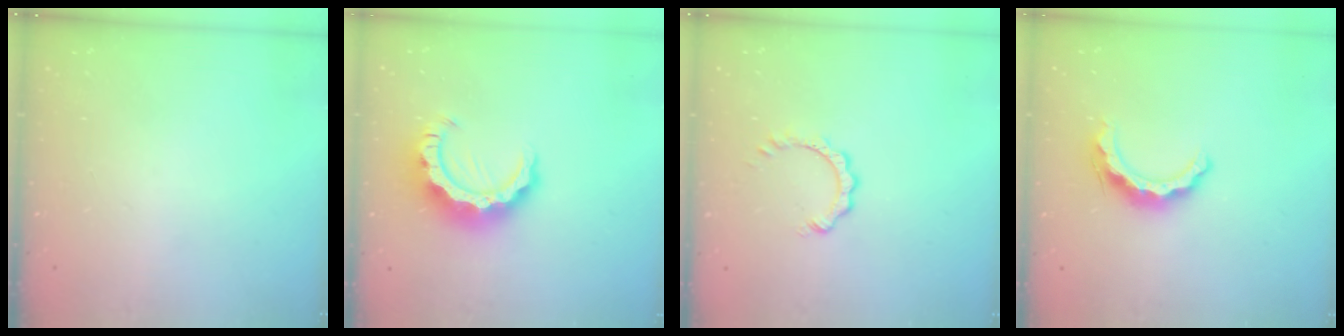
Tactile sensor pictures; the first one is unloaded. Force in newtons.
{"total": 11.7, "press": 11.6, "slide": 1.2}
{"total": 3.3, "press": 3.3, "slide": 0.5}
{"total": 10.1, "press": 10.1, "slide": 0.6}